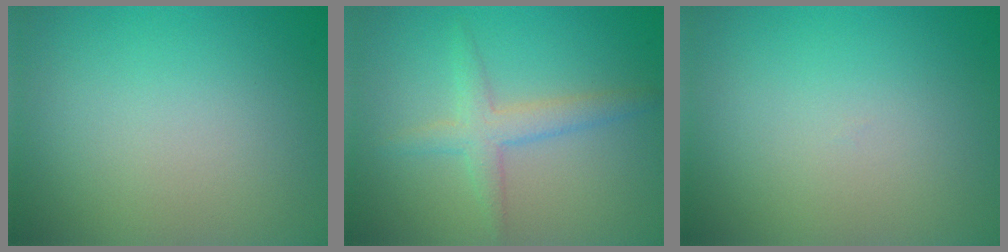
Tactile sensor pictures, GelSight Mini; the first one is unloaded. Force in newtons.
{"total": 2.8, "press": 2.7, "slide": 0.2}
{"total": 0.0}